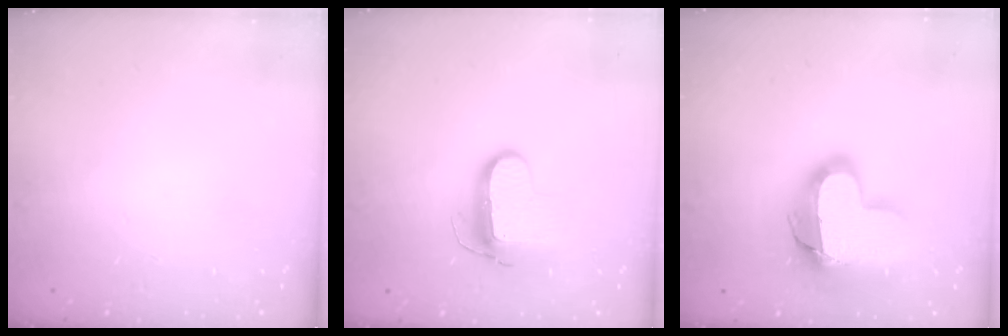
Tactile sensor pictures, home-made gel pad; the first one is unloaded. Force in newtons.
{"total": 10.2, "press": 10.1, "slide": 0.8}
{"total": 18.9, "press": 18.9, "slide": 1.2}